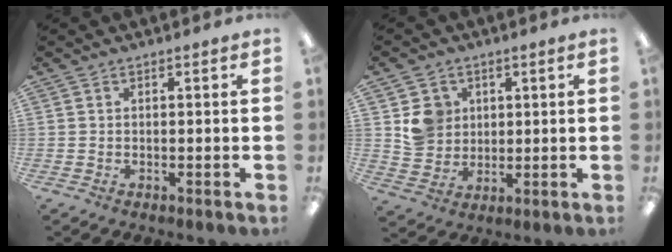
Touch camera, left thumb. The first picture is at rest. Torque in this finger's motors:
{"motor_torque": [-0.19, 0.32, 0.65, -0.12, 0.02]}